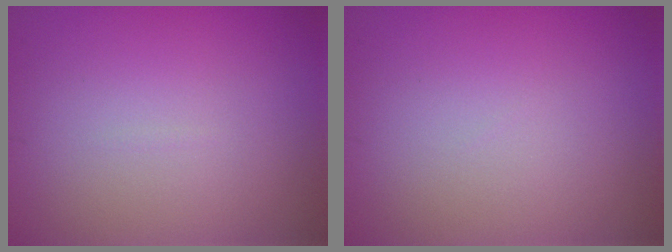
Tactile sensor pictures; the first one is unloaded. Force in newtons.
{"total": 0.0}